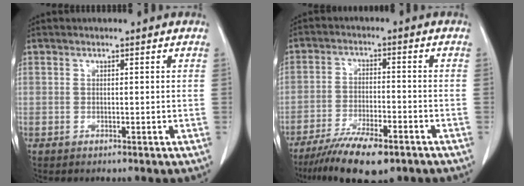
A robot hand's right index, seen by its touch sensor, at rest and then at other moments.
{"total": 11.4, "force": [-8.2, 2.9, 7.3], "torque": [-0.121, -0.020, -0.133]}